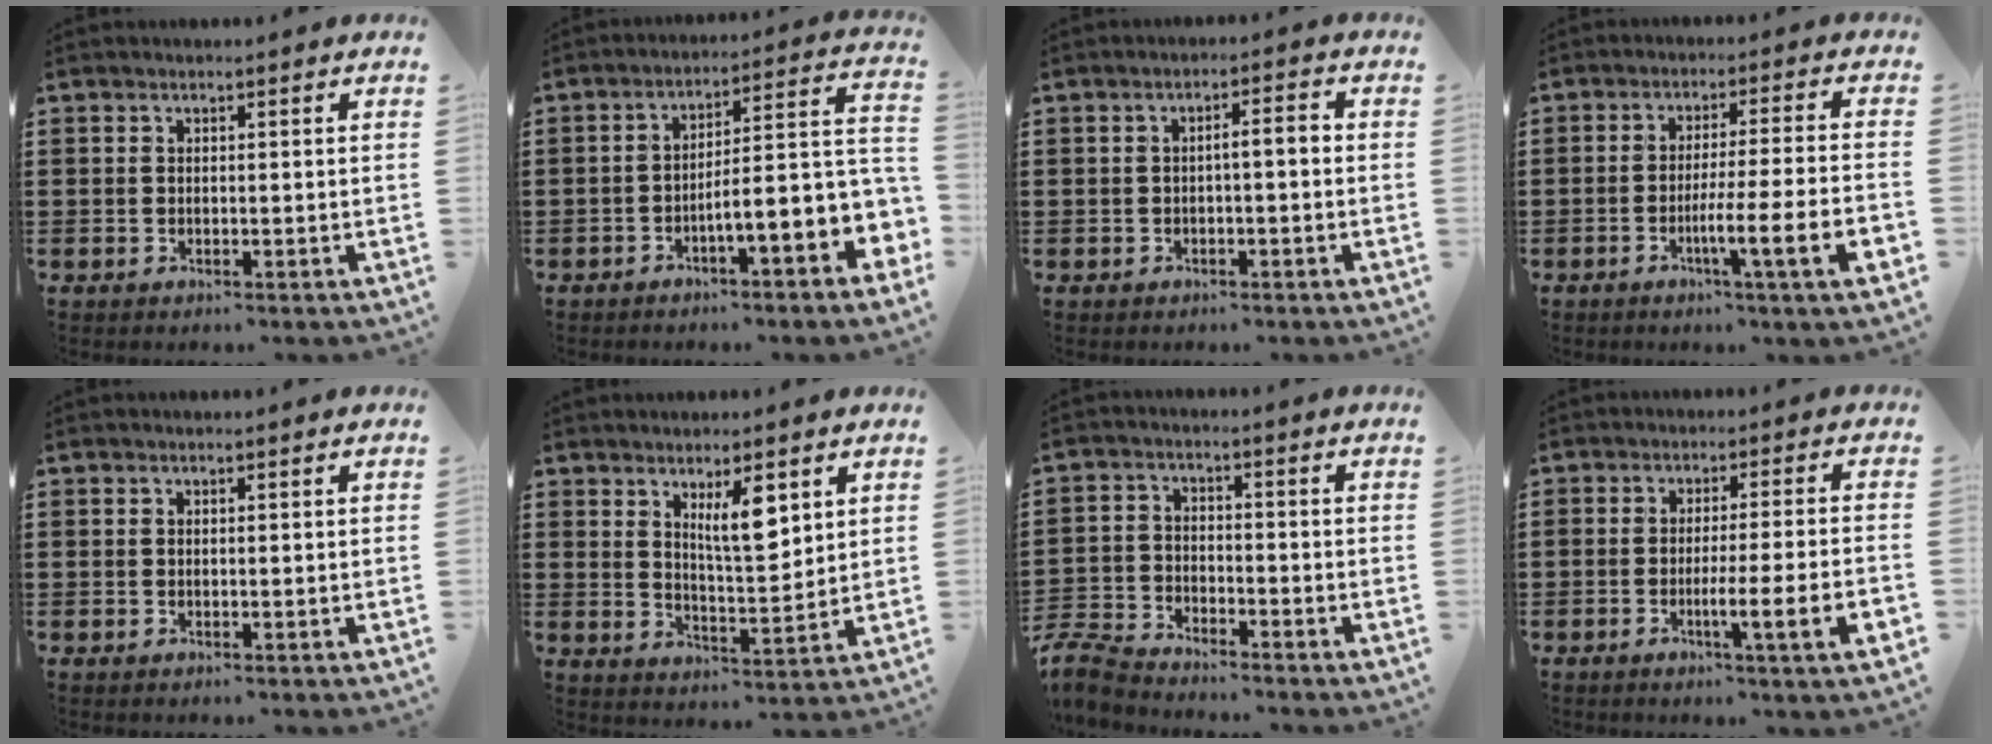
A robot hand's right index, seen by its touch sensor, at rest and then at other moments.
{"total": 6.8, "force": [-3.1, 0.7, 6.0], "torque": [-0.097, -0.033, -0.063]}
{"total": 2.0, "force": [-0.7, 0.2, 1.9], "torque": [-0.035, 0.000, -0.014]}
{"total": 7.6, "force": [-3.5, -0.5, 6.8], "torque": [-0.112, -0.012, -0.062]}
{"total": 0.0}
{"total": 6.8, "force": [3.5, 2.1, 5.5], "torque": [-0.099, -0.006, 0.058]}
{"total": 4.7, "force": [-4.6, 0.7, 0.6], "torque": [-0.040, -0.005, -0.102]}
{"total": 6.3, "force": [-2.6, -0.4, 5.8], "torque": [-0.095, -0.014, -0.045]}